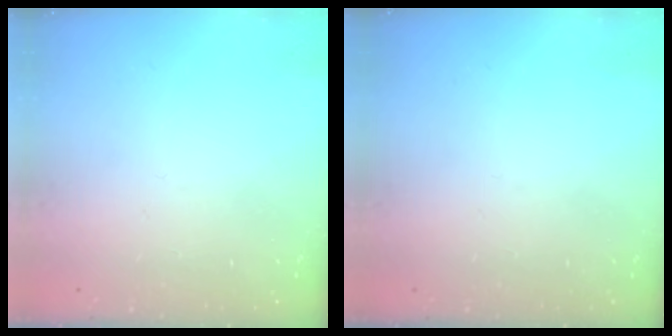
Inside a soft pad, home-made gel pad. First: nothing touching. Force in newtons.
{"total": 0.0}